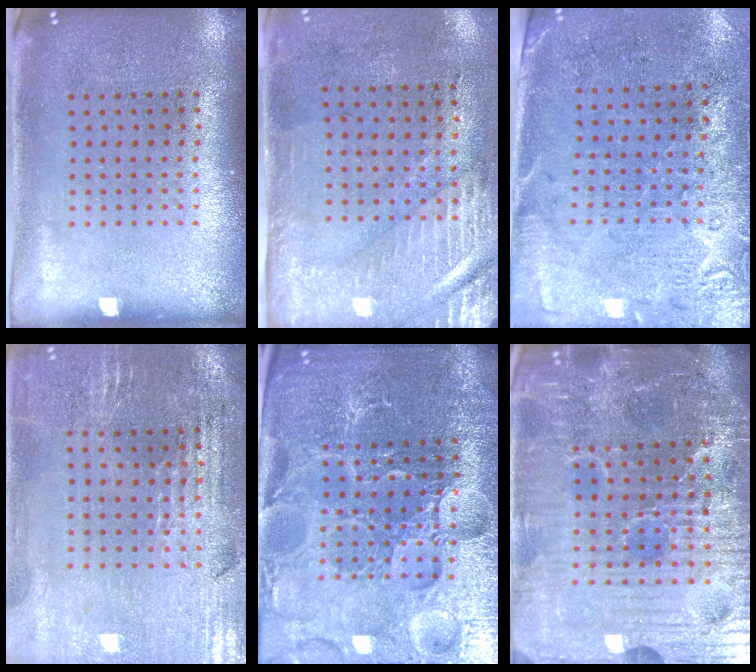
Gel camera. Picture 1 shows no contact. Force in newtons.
{"total": 3.0, "press": 2.4, "slide": 1.6}
{"total": 2.7, "press": 2.4, "slide": 1.4}
{"total": 1.8, "press": 1.7, "slide": 0.4}
{"total": 5.3, "press": 5.0, "slide": 1.6}
{"total": 7.3, "press": 6.6, "slide": 3.1}